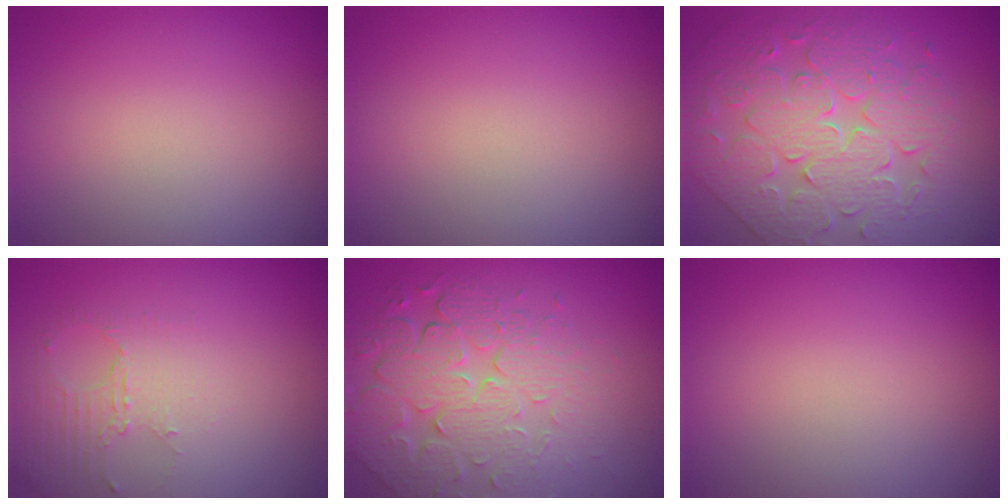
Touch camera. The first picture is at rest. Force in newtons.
{"total": 0.0}
{"total": 6.8, "press": 6.0, "slide": 3.2}
{"total": 2.7, "press": 1.9, "slide": 1.9}
{"total": 7.6, "press": 5.5, "slide": 5.2}
{"total": 0.0}